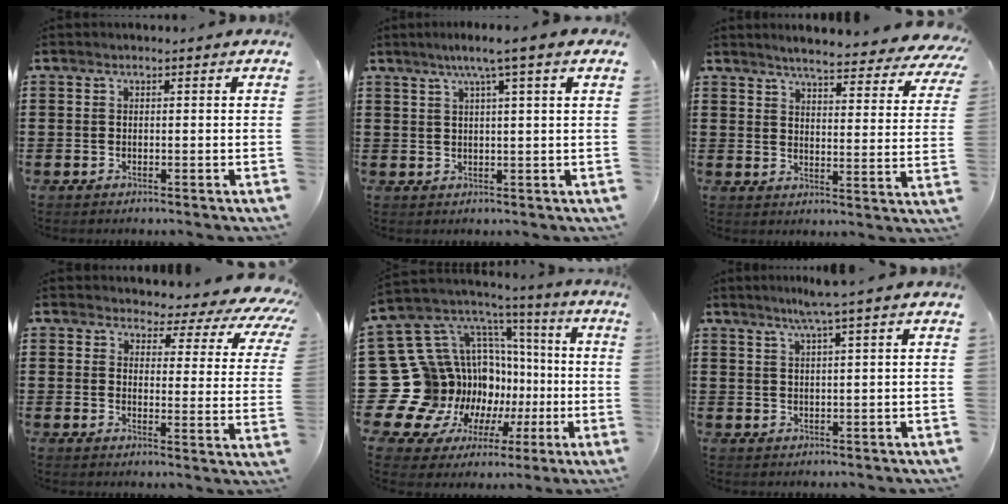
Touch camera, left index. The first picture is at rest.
{"total": 4.3, "force": [2.5, -0.7, 3.4], "torque": [-0.070, 0.003, 0.040]}
{"total": 5.2, "force": [4.8, 0.0, 2.1], "torque": [-0.052, -0.035, 0.078]}
{"total": 3.6, "force": [3.0, 1.5, 1.5], "torque": [-0.039, -0.018, 0.044]}
{"total": 18.0, "force": [-1.3, 16.6, 7.0], "torque": [-0.185, -0.062, 0.041]}
{"total": 3.6, "force": [2.4, -0.8, 2.5], "torque": [-0.053, -0.001, 0.041]}